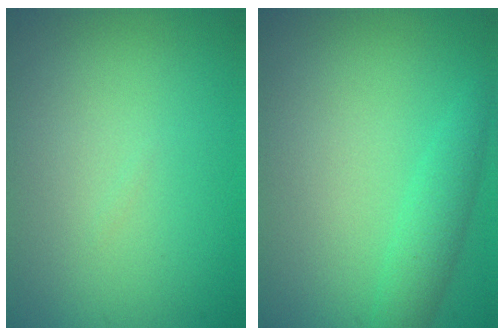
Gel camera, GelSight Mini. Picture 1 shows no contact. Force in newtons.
{"total": 2.2, "press": 2.2, "slide": 0.2}